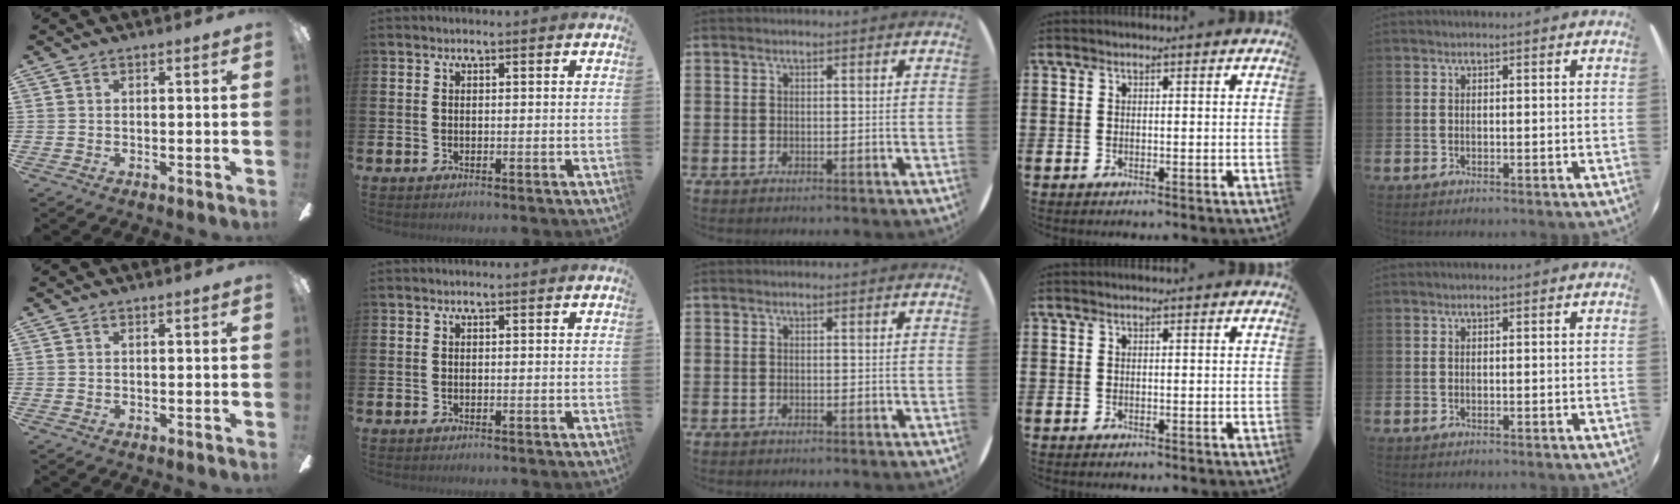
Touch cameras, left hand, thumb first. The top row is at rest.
{}